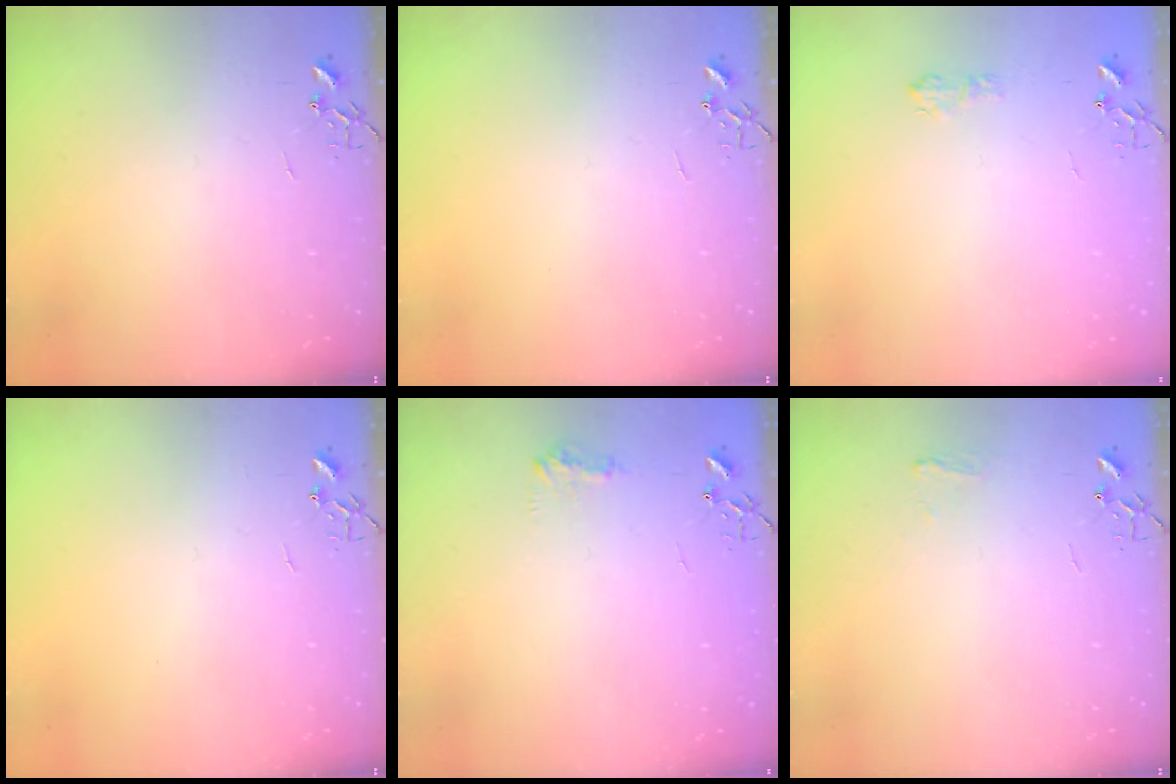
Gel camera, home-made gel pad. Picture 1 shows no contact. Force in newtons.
{"total": 0.0}
{"total": 6.3, "press": 6.3, "slide": 0.8}
{"total": 0.0}
{"total": 7.9, "press": 7.9, "slide": 0.6}
{"total": 5.2, "press": 5.1, "slide": 0.6}